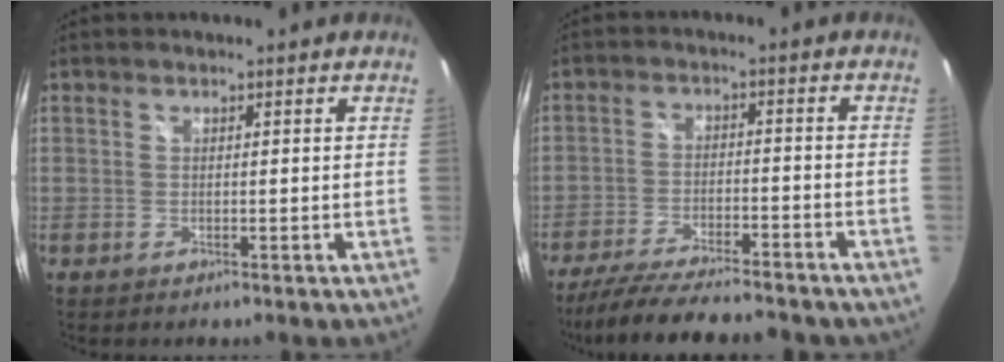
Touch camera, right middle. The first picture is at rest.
{"total": 19.0, "force": [-16.3, 4.0, 9.1], "torque": [-0.176, -0.035, -0.244]}